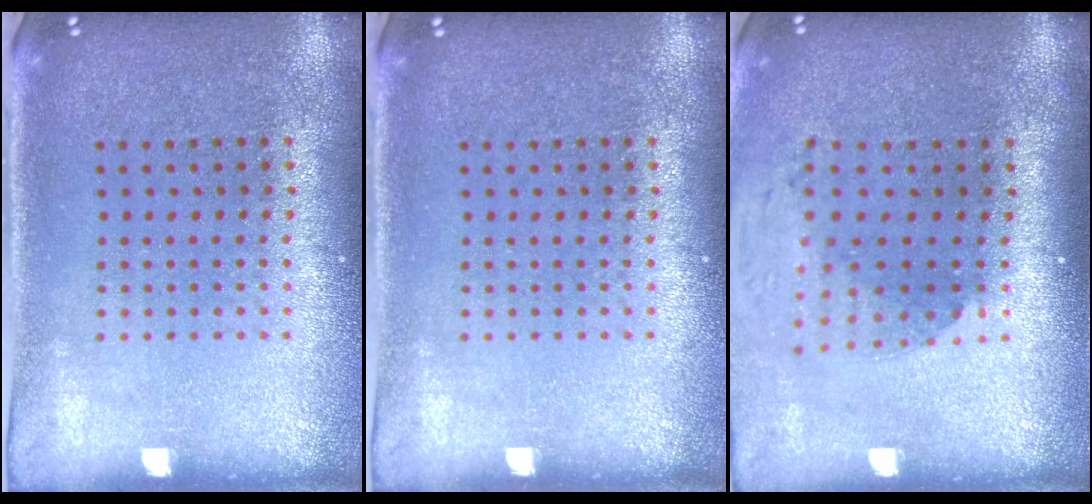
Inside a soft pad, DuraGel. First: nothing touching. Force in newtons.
{"total": 0.0}
{"total": 1.6, "press": 1.3, "slide": 0.9}